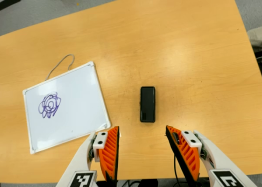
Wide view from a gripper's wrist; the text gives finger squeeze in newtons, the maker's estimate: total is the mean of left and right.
{"total": 0.0}